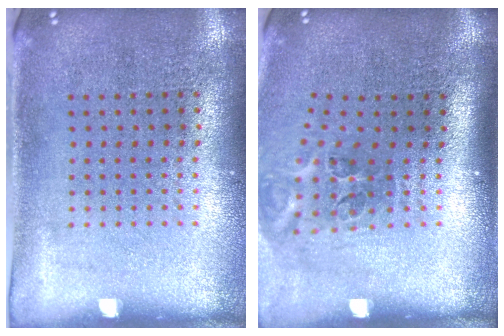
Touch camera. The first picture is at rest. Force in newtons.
{"total": 2.2, "press": 1.3, "slide": 1.7}